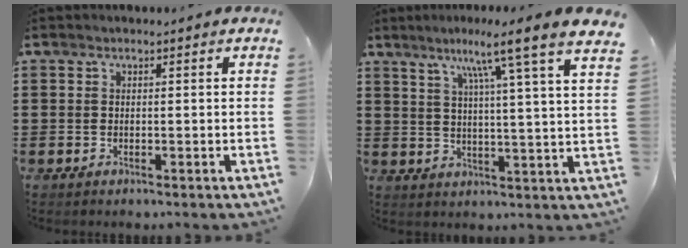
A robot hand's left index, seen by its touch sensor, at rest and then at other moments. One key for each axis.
{"total": 8.9, "fx": 6.3, "fy": -1.5, "fz": 6.1, "tx": -0.116, "ty": -0.039, "tz": 0.090}